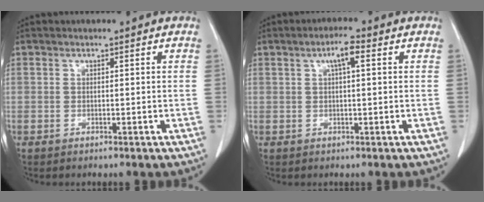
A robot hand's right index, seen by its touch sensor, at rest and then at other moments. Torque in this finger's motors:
{"motor_torque": [0.09, 0.00, 0.07, 0.04]}